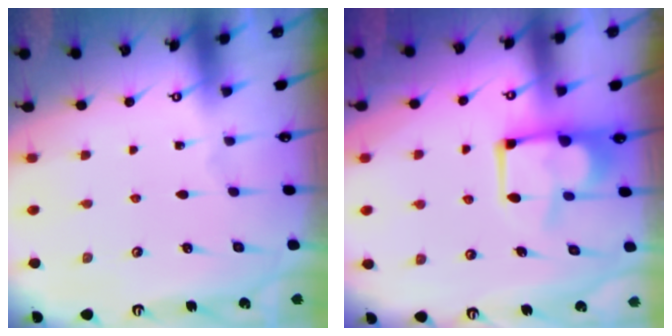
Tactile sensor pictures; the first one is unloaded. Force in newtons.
{"total": 8.9, "press": 8.9, "slide": 0.5}